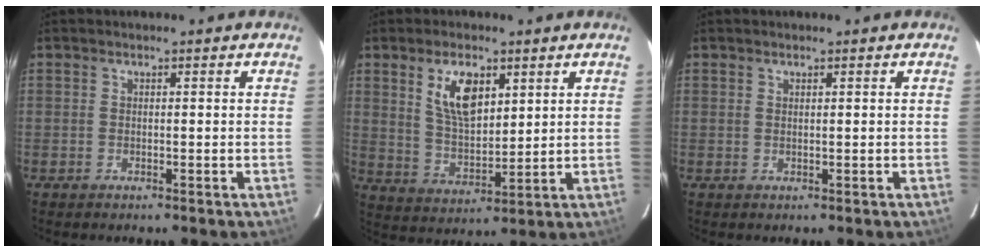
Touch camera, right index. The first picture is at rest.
{"total": 9.5, "force": [4.3, 4.6, 7.0], "torque": [-0.129, 0.004, 0.091]}
{"total": 0.0}